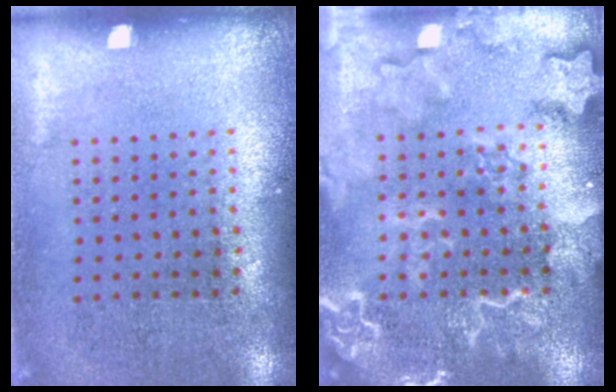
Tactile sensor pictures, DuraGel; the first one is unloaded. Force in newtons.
{"total": 2.8, "press": 2.8, "slide": 0.4}